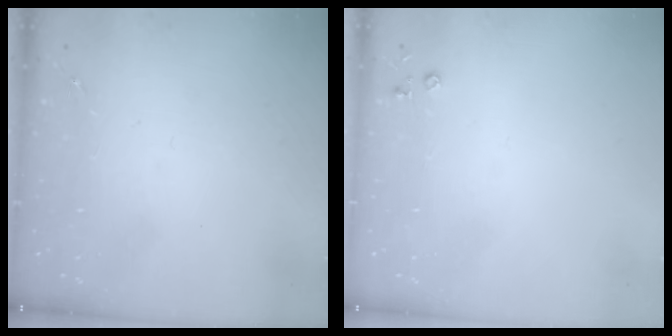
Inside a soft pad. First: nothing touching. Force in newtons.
{"total": 2.8, "press": 2.8, "slide": 0.3}